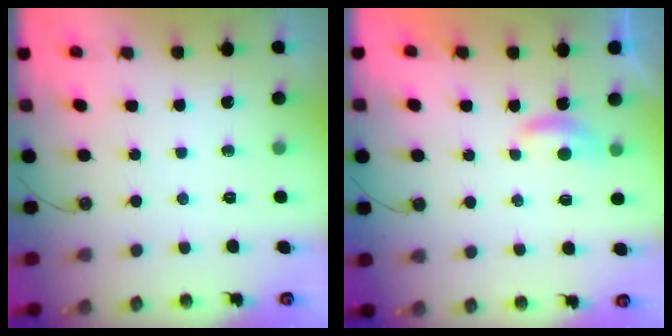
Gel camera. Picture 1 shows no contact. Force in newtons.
{"total": 1.7, "press": 1.6, "slide": 0.5}